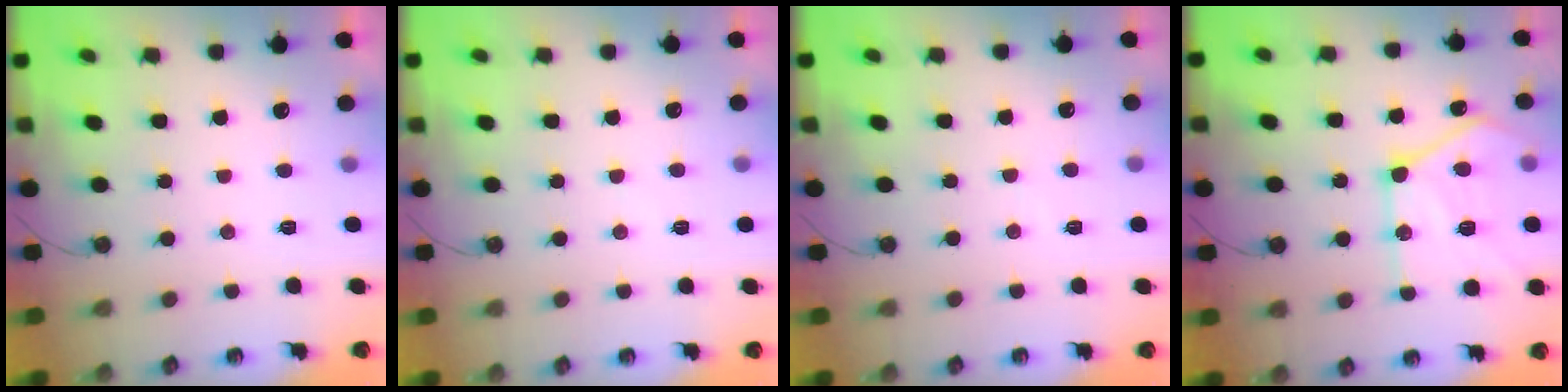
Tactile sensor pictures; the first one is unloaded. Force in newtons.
{"total": 3.7, "press": 3.7, "slide": 0.6}
{"total": 2.2, "press": 2.2, "slide": 0.4}
{"total": 19.0, "press": 19.0, "slide": 1.4}